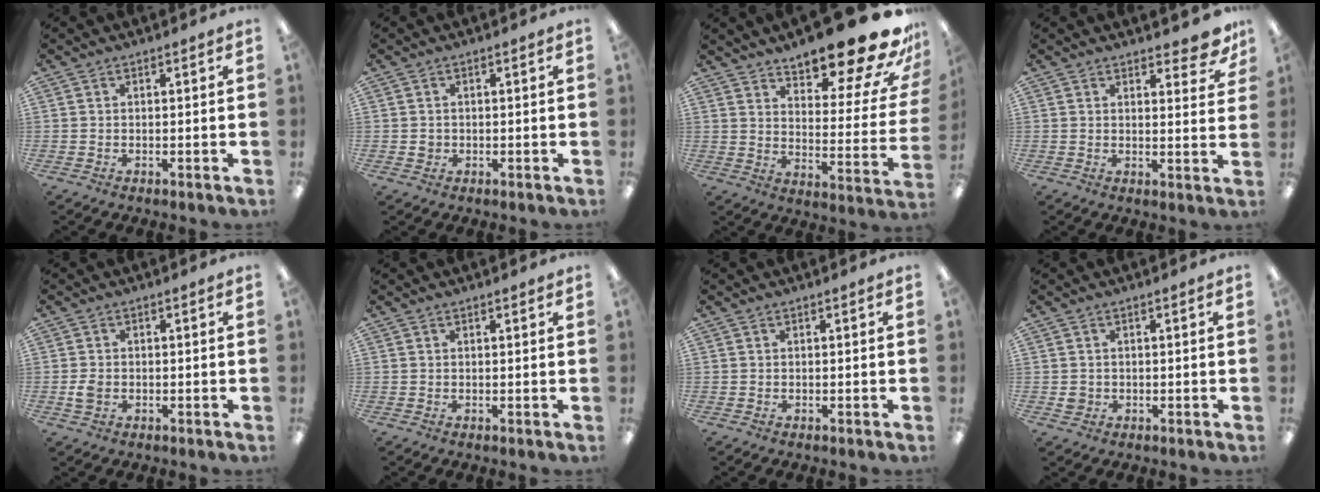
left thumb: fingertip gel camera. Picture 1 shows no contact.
{"total": 1.3, "force": [0.0, 1.2, 0.5], "torque": [-0.011, 0.005, -0.003]}
{"total": 20.6, "force": [15.3, 5.7, 12.5], "torque": [-0.167, -0.107, 0.246]}
{"total": 5.7, "force": [4.7, 1.8, 2.7], "torque": [-0.016, -0.035, 0.076]}
{"total": 2.4, "force": [-0.4, 1.8, 1.6], "torque": [-0.028, 0.003, -0.007]}
{"total": 0.7, "force": [0.5, 0.1, 0.5], "torque": [-0.010, 0.002, 0.009]}
{"total": 0.0}
{"total": 1.6, "force": [0.1, 1.5, 0.6], "torque": [-0.014, 0.004, -0.001]}